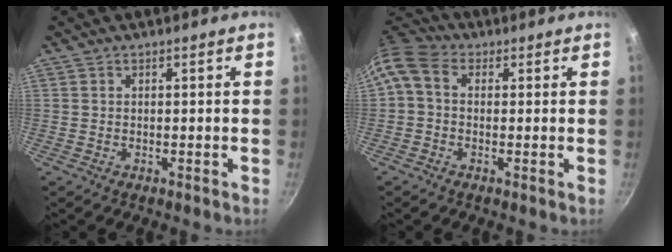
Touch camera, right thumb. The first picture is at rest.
{"total": 7.8, "force": [1.0, 5.9, 5.1], "torque": [-0.109, 0.024, 0.001]}